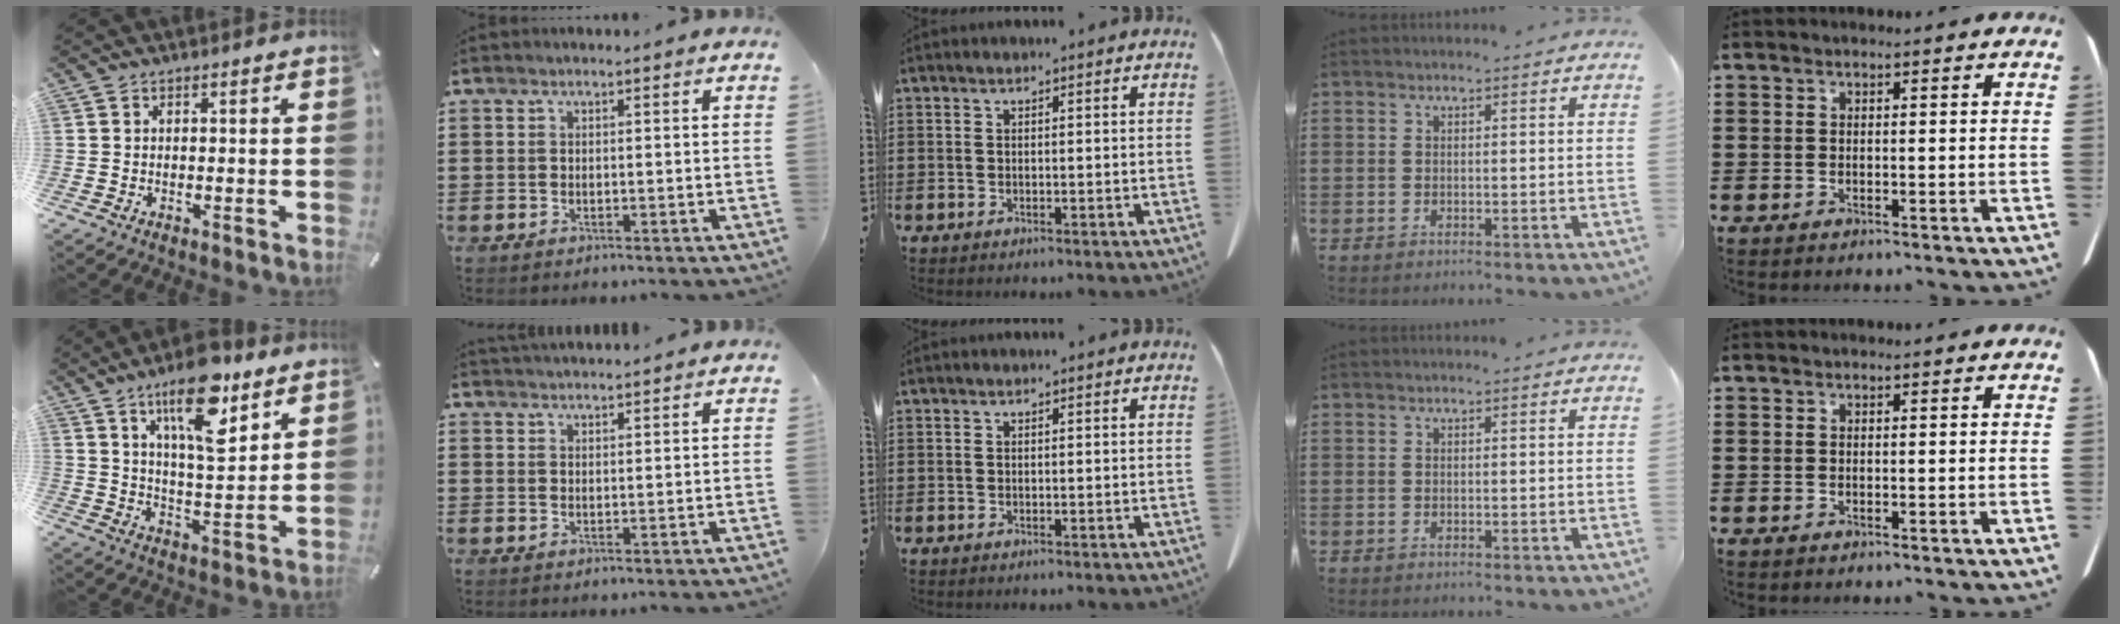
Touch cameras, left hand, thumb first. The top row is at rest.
{"thumb": {"total": 16.4, "force": [10.1, 6.2, 11.2], "torque": [-0.182, -0.044, 0.168]}, "index": {"total": 1.7, "force": [1.7, 0.0, 0.0], "torque": [-0.005, 0.000, 0.035]}}